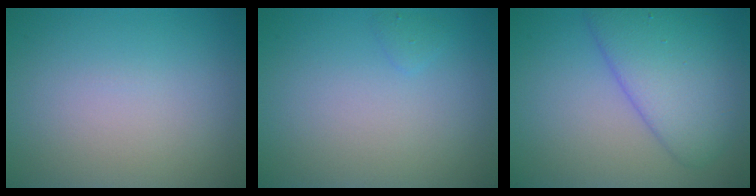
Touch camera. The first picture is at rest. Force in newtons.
{"total": 0.6, "press": 0.6, "slide": 0.1}
{"total": 6.1, "press": 6.1, "slide": 0.4}